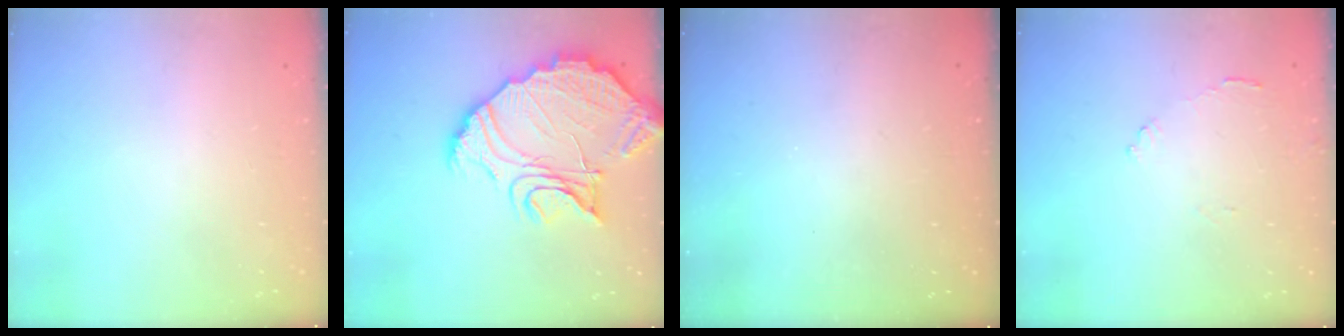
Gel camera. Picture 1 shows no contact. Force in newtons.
{"total": 21.1, "press": 21.1, "slide": 1.6}
{"total": 2.8, "press": 2.8, "slide": 0.3}
{"total": 8.1, "press": 8.1, "slide": 0.6}